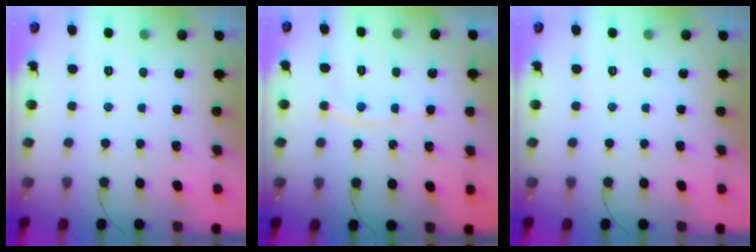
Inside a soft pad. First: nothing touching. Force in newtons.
{"total": 6.2, "press": 6.1, "slide": 1.0}
{"total": 0.0}